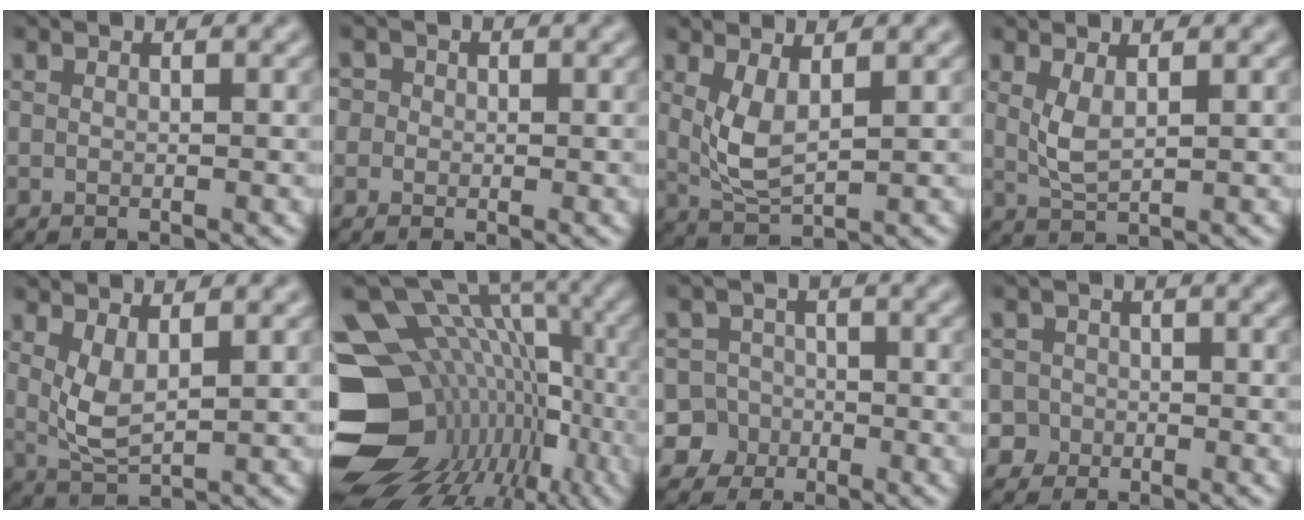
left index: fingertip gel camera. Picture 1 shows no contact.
{"total": 2.8, "force": [1.0, 2.4, 1.0], "torque": [0.005, 0.018, -0.010]}
{"total": 3.4, "force": [1.2, 1.3, 2.9], "torque": [-0.070, -0.009, 0.028]}
{"total": 2.3, "force": [0.9, 0.8, 2.0], "torque": [-0.048, -0.004, 0.022]}
{"total": 3.0, "force": [1.2, 1.1, 2.5], "torque": [-0.061, -0.010, 0.029]}
{"total": 18.2, "force": [-4.9, 13.5, 11.3], "torque": [-0.189, 0.015, -0.035]}
{"total": 8.0, "force": [-2.8, 7.4, 1.0], "torque": [-0.014, 0.003, -0.086]}
{"total": 4.0, "force": [-0.9, 3.9, 0.4], "torque": [0.018, 0.015, -0.049]}